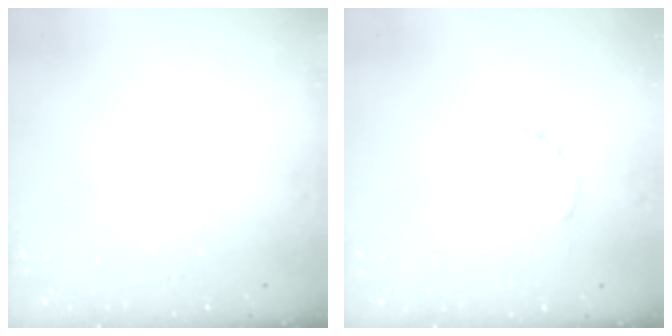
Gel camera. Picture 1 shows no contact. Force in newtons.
{"total": 3.4, "press": 3.4, "slide": 0.4}